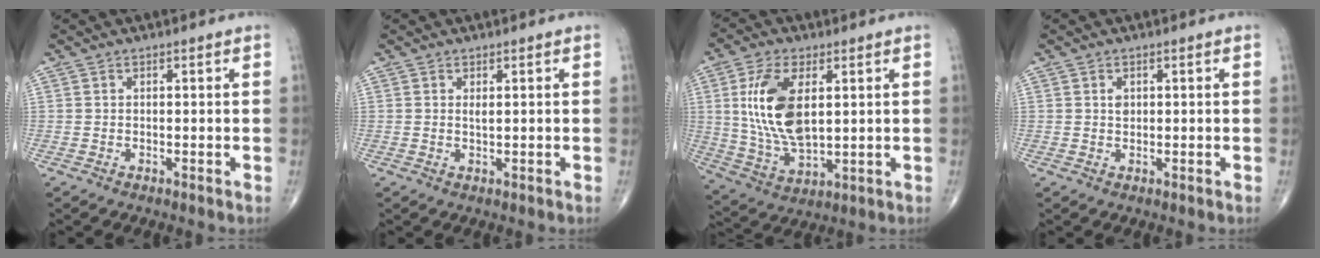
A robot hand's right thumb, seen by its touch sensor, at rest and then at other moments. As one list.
[{"total": 0.8, "force": [0.4, 0.2, 0.7], "torque": [-0.013, -0.002, 0.007]}, {"total": 14.5, "force": [3.1, 7.3, 12.2], "torque": [-0.239, -0.016, 0.068]}, {"total": 1.4, "force": [0.4, 1.0, 0.9], "torque": [-0.009, -0.002, 0.007]}]